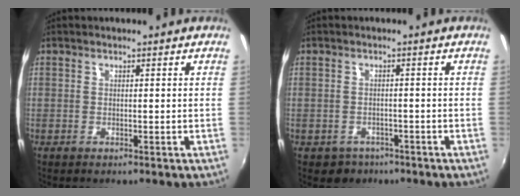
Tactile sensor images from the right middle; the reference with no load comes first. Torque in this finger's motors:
{"motor_torque": [0.12, -0.35, -0.01, 0.00]}